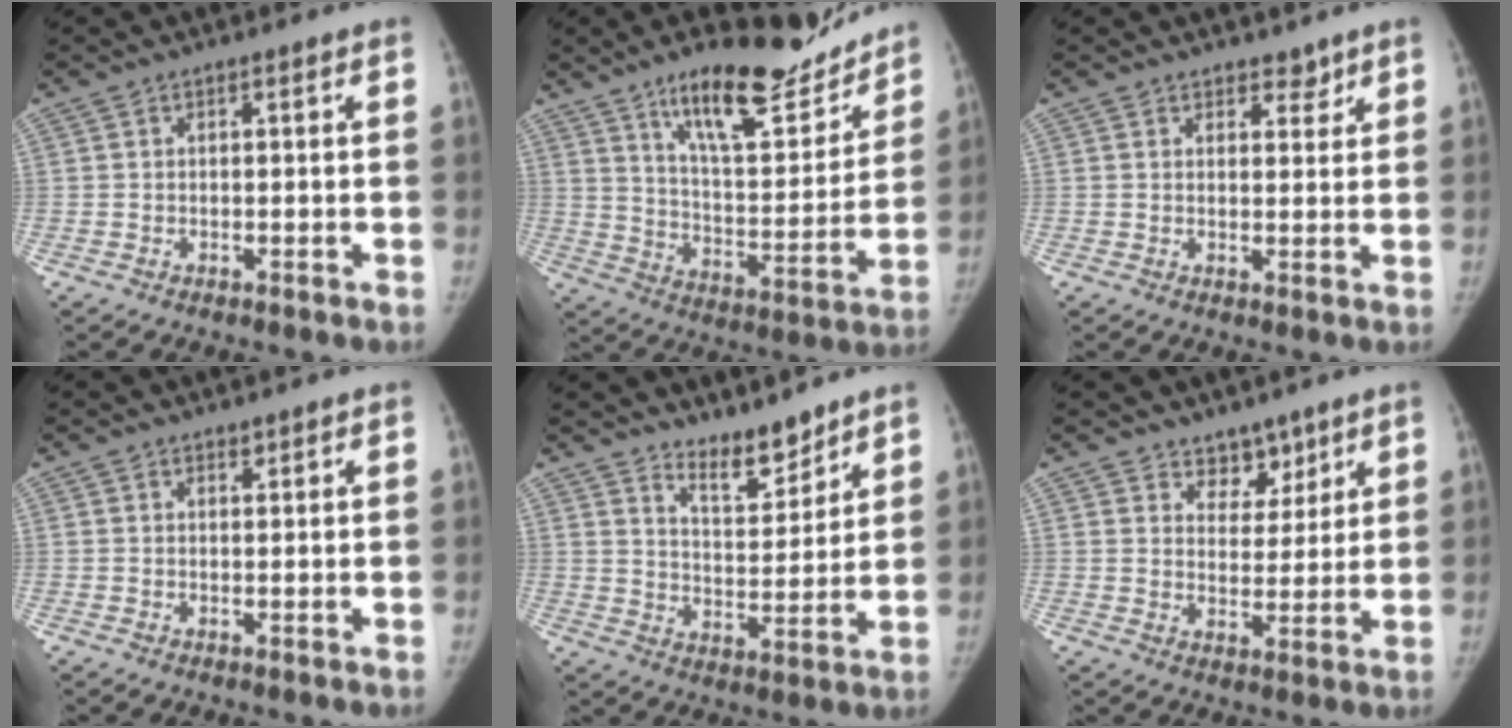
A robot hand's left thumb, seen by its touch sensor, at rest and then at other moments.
{"total": 19.9, "force": [14.9, 6.3, 11.6], "torque": [-0.128, -0.093, 0.240]}
{"total": 2.6, "force": [2.0, 1.5, 0.6], "torque": [0.016, -0.012, 0.026]}
{"total": 0.7, "force": [0.6, 0.3, 0.1], "torque": [0.004, -0.005, 0.008]}
{"total": 7.7, "force": [6.7, 2.3, 3.1], "torque": [-0.027, -0.063, 0.121]}
{"total": 5.6, "force": [4.2, 3.5, 1.1], "torque": [0.021, -0.031, 0.070]}